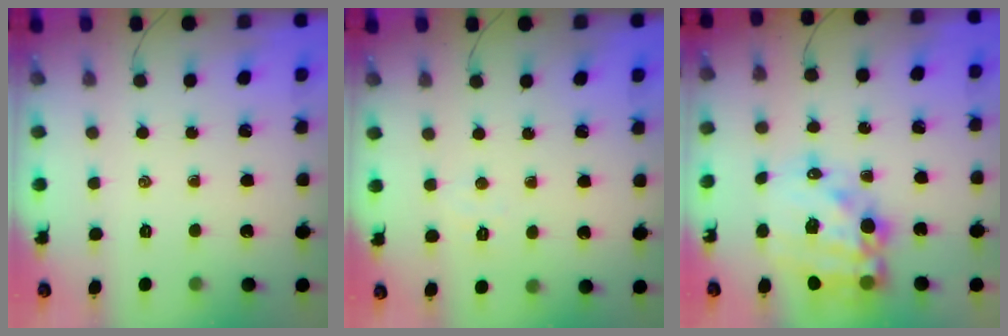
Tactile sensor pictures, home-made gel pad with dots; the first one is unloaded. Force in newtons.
{"total": 3.1, "press": 3.0, "slide": 0.7}
{"total": 18.1, "press": 17.6, "slide": 4.1}